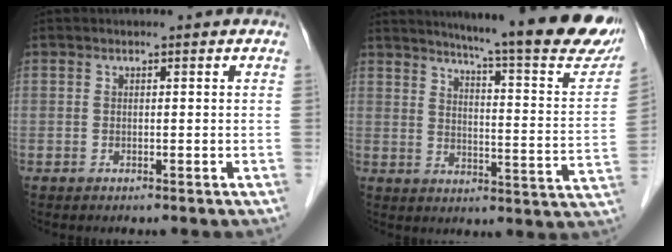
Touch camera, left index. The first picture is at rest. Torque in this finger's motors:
{"motor_torque": [0.01, -0.19, 0.65, 0.14]}